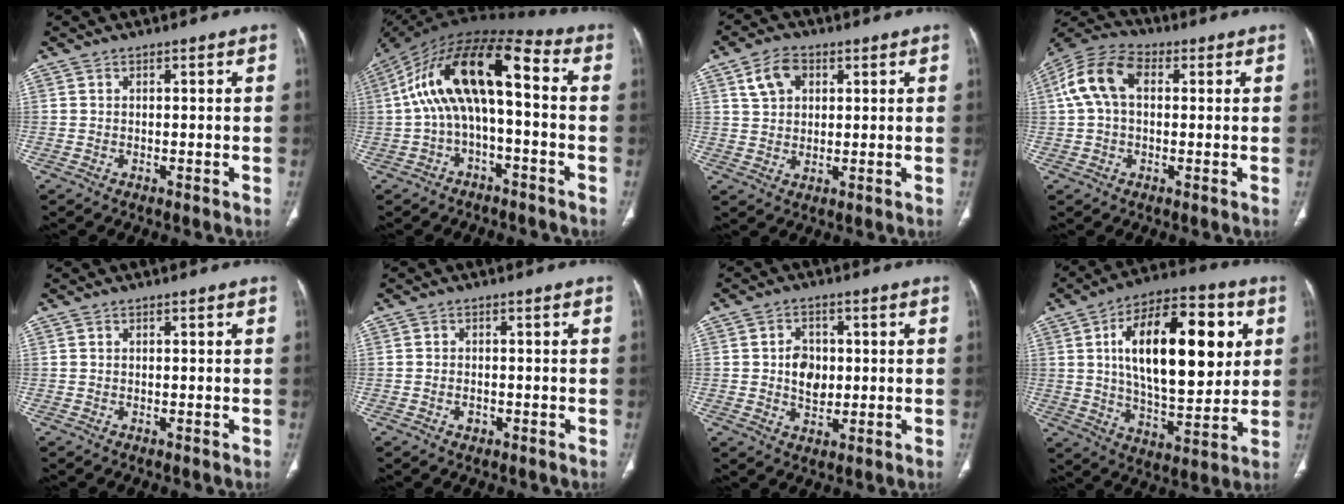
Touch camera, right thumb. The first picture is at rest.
{"total": 16.7, "force": [0.0, 7.2, 15.1], "torque": [-0.274, 0.066, -0.007]}
{"total": 6.5, "force": [2.8, 4.5, 3.8], "torque": [-0.054, -0.002, 0.051]}
{"total": 11.0, "force": [2.0, 7.1, 8.2], "torque": [-0.166, 0.035, 0.029]}
{"total": 0.0}
{"total": 1.6, "force": [-0.7, 1.2, 0.8], "torque": [-0.011, 0.006, -0.009]}
{"total": 5.9, "force": [0.3, 4.5, 3.8], "torque": [-0.040, -0.001, 0.008]}
{"total": 25.0, "force": [5.8, 11.8, 21.2], "torque": [-0.306, -0.008, 0.086]}